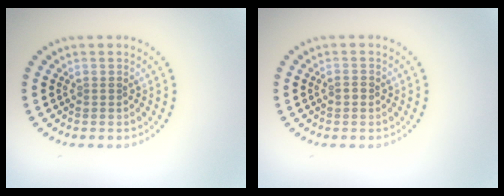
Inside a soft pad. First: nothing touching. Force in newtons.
{"total": 1.0, "press": 0.9, "slide": 0.2}